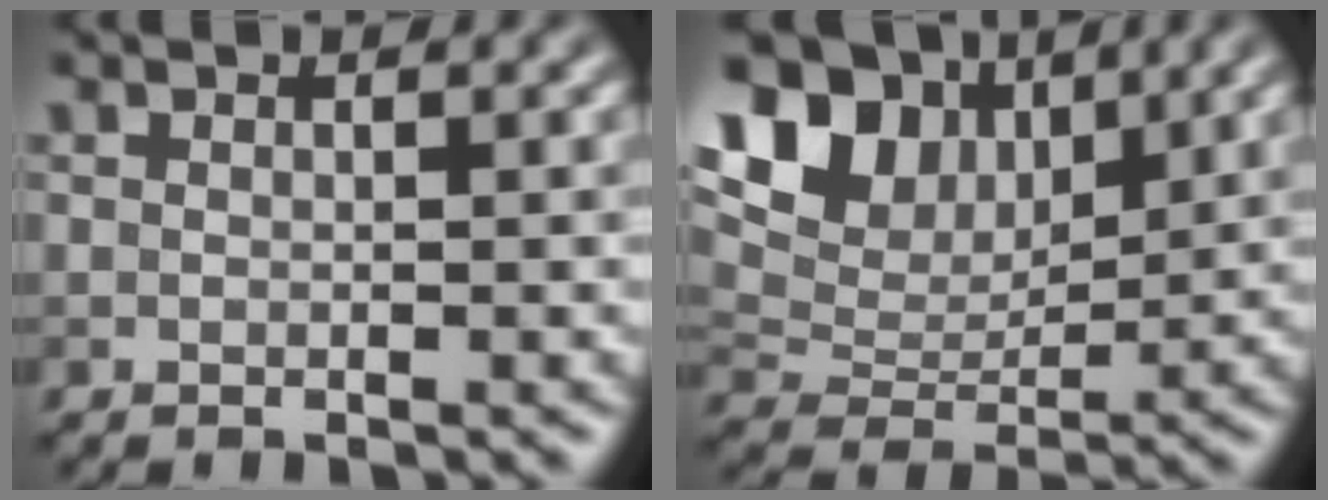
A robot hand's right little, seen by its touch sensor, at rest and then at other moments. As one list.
[{"total": 10.9, "force": [5.2, 7.1, 6.5], "torque": [-0.136, 0.025, 0.085]}]